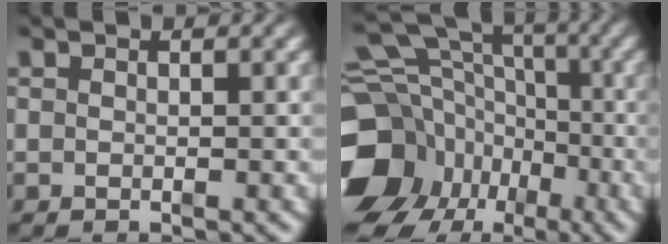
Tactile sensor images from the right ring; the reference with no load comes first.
{"total": 13.6, "force": [-2.8, 11.5, 6.7], "torque": [-0.118, -0.047, -0.041]}